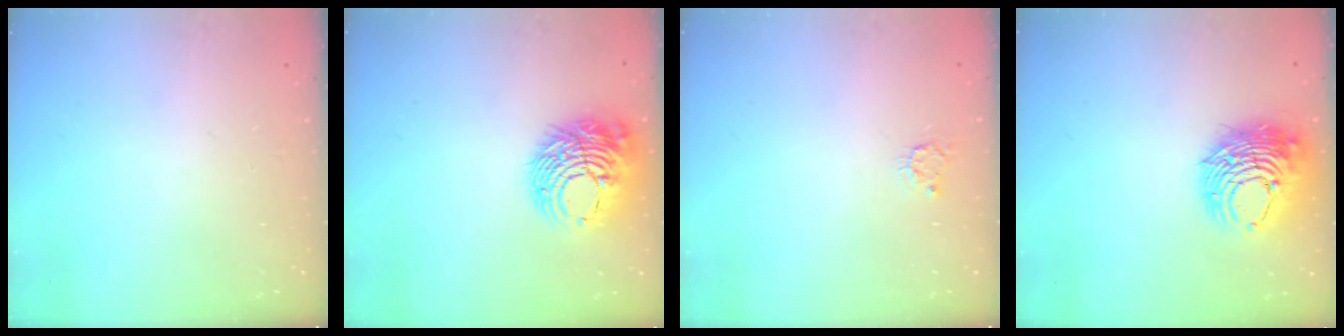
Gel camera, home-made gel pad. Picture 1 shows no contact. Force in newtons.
{"total": 11.4, "press": 11.3, "slide": 1.1}
{"total": 3.5, "press": 3.4, "slide": 0.4}
{"total": 11.8, "press": 11.7, "slide": 1.6}